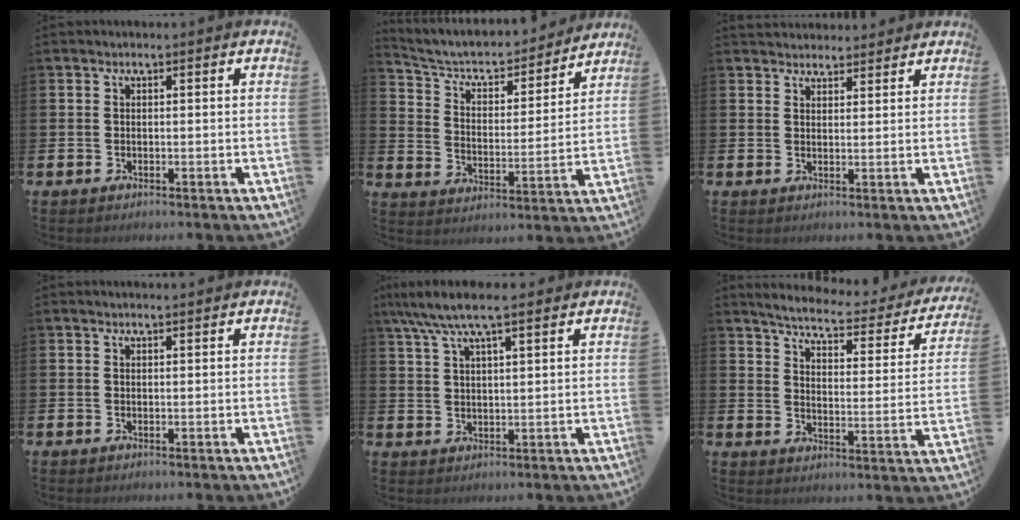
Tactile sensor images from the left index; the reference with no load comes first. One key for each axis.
{"total": 6.2, "fx": 5.6, "fy": 2.0, "fz": 1.6, "tx": -0.065, "ty": -0.043, "tz": 0.092}
{"total": 2.9, "fx": 2.8, "fy": 0.7, "fz": -0.2, "tx": 0.012, "ty": -0.015, "tz": 0.050}
{"total": 0.7, "fx": 0.7, "fy": -0.1, "fz": 0.1, "tx": 0.006, "ty": -0.005, "tz": 0.013}
{"total": 7.1, "fx": 5.7, "fy": 1.4, "fz": 3.9, "tx": -0.083, "ty": -0.013, "tz": 0.102}
{"total": 5.4, "fx": 5.0, "fy": 0.8, "fz": 2.0, "tx": -0.055, "ty": -0.041, "tz": 0.076}